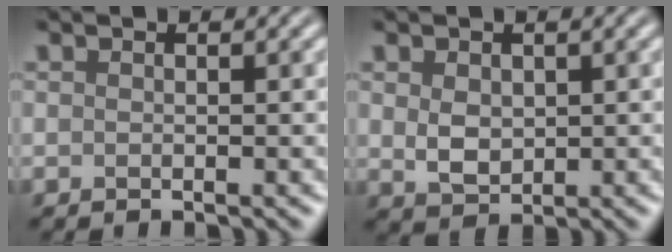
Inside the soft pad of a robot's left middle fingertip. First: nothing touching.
{"total": 2.6, "force": [0.3, 2.0, 1.6], "torque": [-0.036, -0.001, 0.007]}